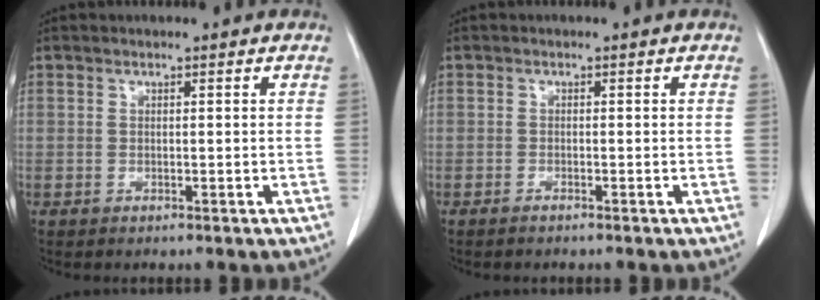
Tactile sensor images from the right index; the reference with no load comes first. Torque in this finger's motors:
{"motor_torque": [0.01, 0.02, -0.02, 0.01]}